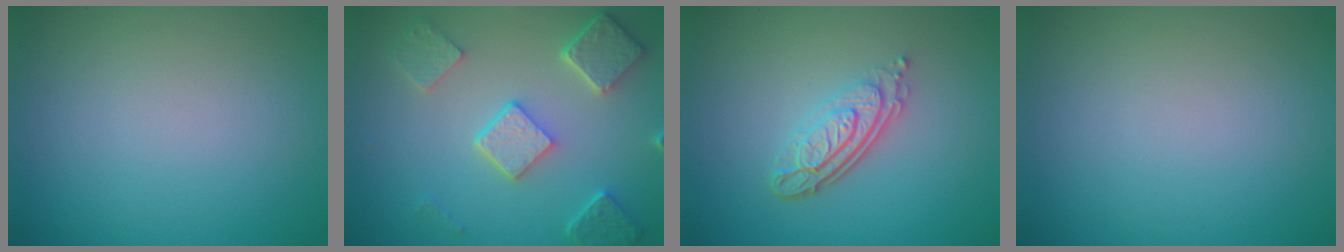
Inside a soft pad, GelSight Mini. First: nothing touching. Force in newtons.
{"total": 5.0, "press": 3.9, "slide": 3.1}
{"total": 4.4, "press": 3.2, "slide": 3.1}
{"total": 0.0}